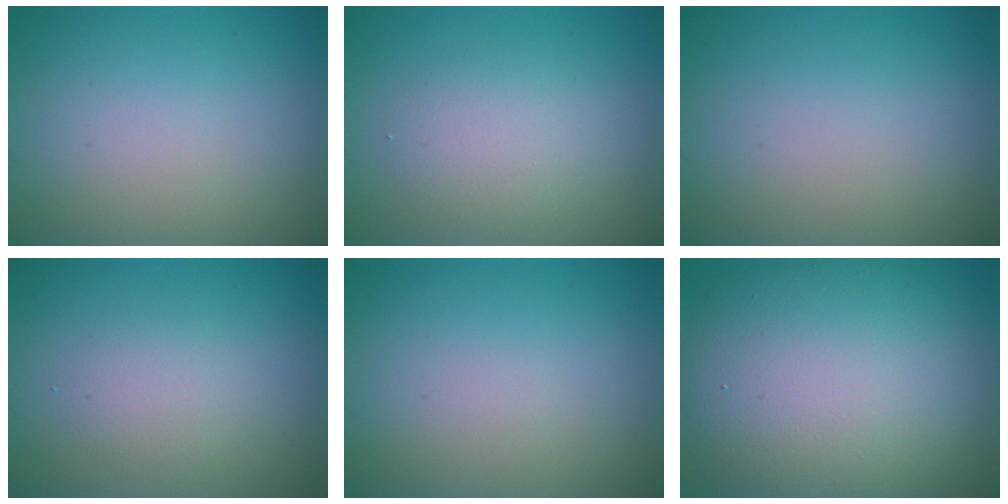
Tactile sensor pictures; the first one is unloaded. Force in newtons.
{"total": 2.7, "press": 2.7, "slide": 0.2}
{"total": 0.0}
{"total": 1.7, "press": 1.7, "slide": 0.0}
{"total": 0.0}
{"total": 13.3, "press": 13.2, "slide": 1.3}